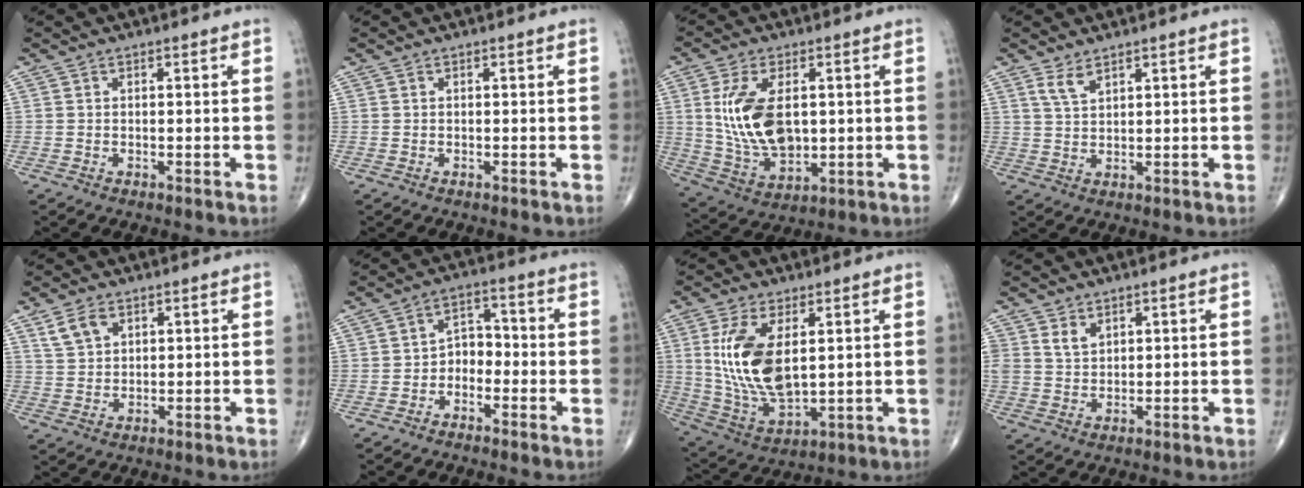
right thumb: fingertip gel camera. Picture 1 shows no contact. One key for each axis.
{"total": 0.0}
{"total": 14.3, "fx": 1.9, "fy": 8.0, "fz": 11.6, "tx": -0.215, "ty": -0.012, "tz": 0.049}
{"total": 2.7, "fx": 1.9, "fy": 1.0, "fz": 1.7, "tx": -0.033, "ty": -0.010, "tz": 0.045}
{"total": 4.6, "fx": 2.6, "fy": 2.9, "fz": 2.5, "tx": -0.041, "ty": -0.007, "tz": 0.056}
{"total": 4.7, "fx": -1.9, "fy": 3.5, "fz": 2.6, "tx": -0.019, "ty": 0.032, "tz": -0.047}
{"total": 15.1, "fx": 3.1, "fy": 7.4, "fz": 12.8, "tx": -0.251, "ty": -0.019, "tz": 0.074}
{"total": 3.6, "fx": 2.0, "fy": 2.5, "fz": 1.7, "tx": -0.018, "ty": -0.015, "tz": 0.044}